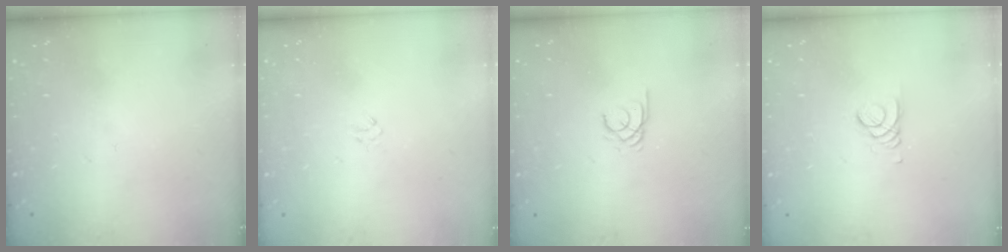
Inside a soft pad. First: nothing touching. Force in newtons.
{"total": 1.3, "press": 1.2, "slide": 0.5}
{"total": 1.7, "press": 1.7, "slide": 0.2}
{"total": 0.7, "press": 0.7, "slide": 0.1}